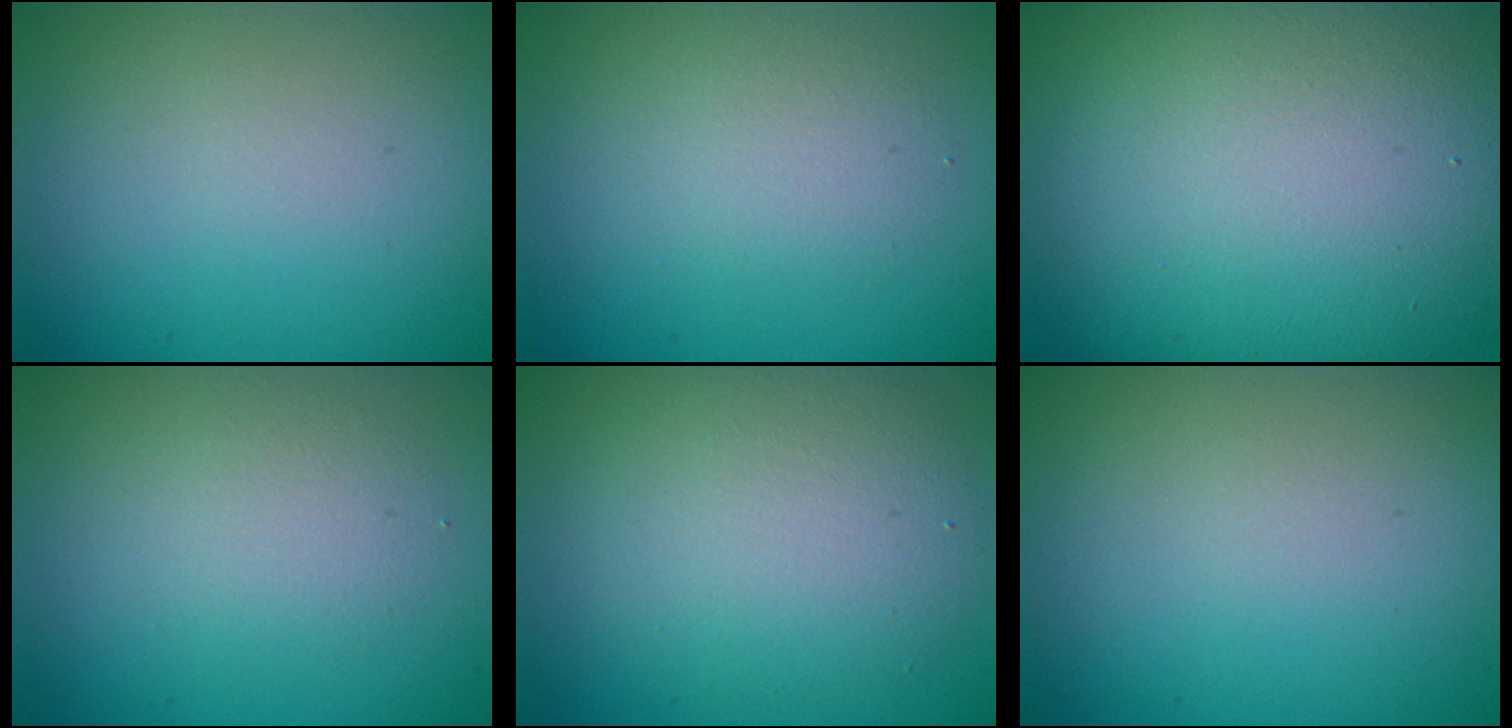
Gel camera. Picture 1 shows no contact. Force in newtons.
{"total": 2.3, "press": 2.3, "slide": 0.2}
{"total": 15.6, "press": 15.6, "slide": 0.6}
{"total": 2.2, "press": 2.2, "slide": 0.1}
{"total": 5.2, "press": 5.2, "slide": 0.5}
{"total": 0.0}